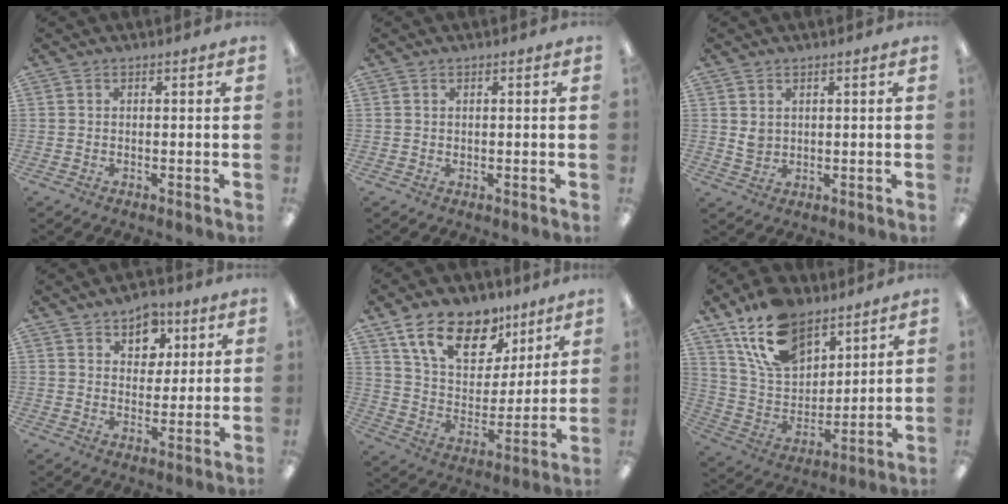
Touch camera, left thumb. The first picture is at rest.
{"total": 0.6, "force": [0.5, 0.4, 0.0], "torque": [-0.002, 0.001, 0.009]}
{"total": 2.7, "force": [1.4, 2.2, 0.9], "torque": [-0.013, -0.001, 0.025]}
{"total": 7.6, "force": [4.8, 5.4, 2.1], "torque": [-0.020, -0.025, 0.083]}
{"total": 17.7, "force": [11.1, 10.1, 9.5], "torque": [-0.173, -0.043, 0.202]}
{"total": 17.5, "force": [11.8, 9.7, 8.6], "torque": [-0.173, -0.046, 0.221]}